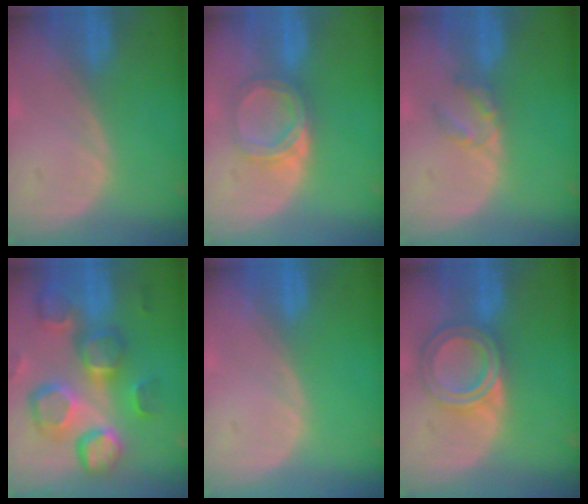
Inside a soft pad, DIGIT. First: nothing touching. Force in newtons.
{"total": 5.4, "press": 4.7, "slide": 2.5}
{"total": 2.8, "press": 2.8, "slide": 0.3}
{"total": 13.0, "press": 11.4, "slide": 6.4}
{"total": 0.0}
{"total": 6.9, "press": 6.2, "slide": 3.1}